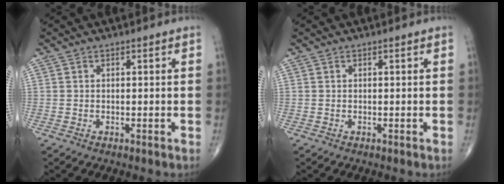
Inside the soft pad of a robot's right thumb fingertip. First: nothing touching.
{"total": 0.0}